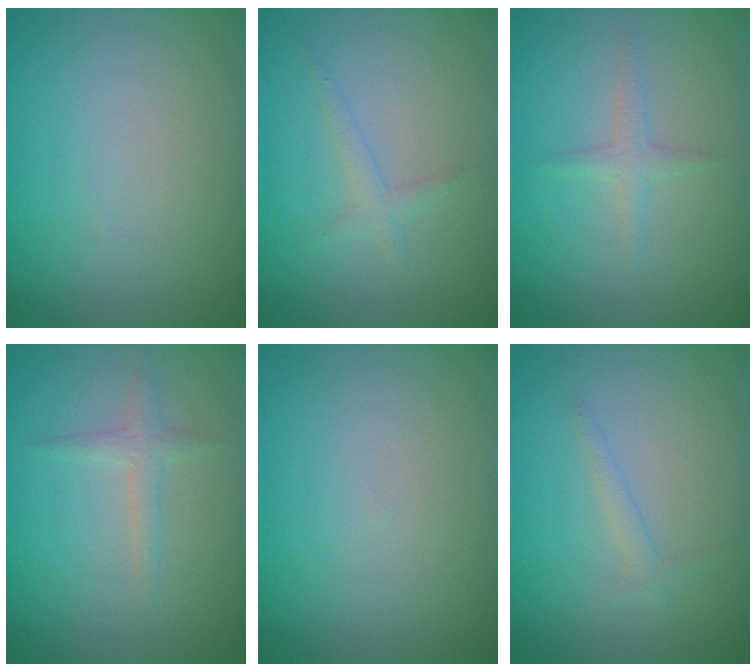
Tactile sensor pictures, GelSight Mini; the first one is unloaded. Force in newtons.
{"total": 1.2, "press": 1.2, "slide": 0.0}
{"total": 1.3, "press": 1.3, "slide": 0.1}
{"total": 1.5, "press": 1.5, "slide": 0.1}
{"total": 0.0}
{"total": 1.0, "press": 1.0, "slide": 0.0}